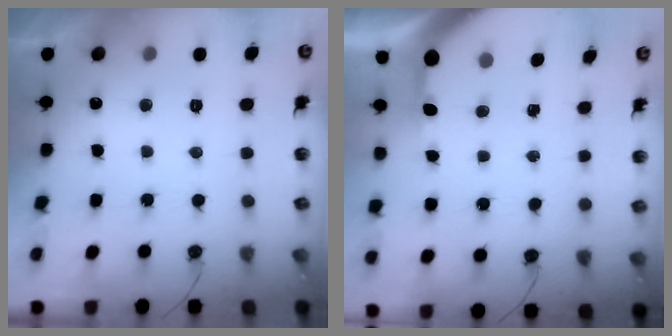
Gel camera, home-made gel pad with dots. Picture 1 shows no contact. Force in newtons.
{"total": 5.6, "press": 5.6, "slide": 0.4}